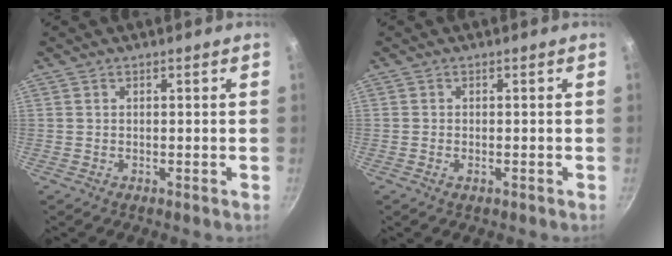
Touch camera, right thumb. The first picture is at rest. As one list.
[{"total": 1.0, "force": [-0.4, 0.5, 0.8], "torque": [-0.016, 0.001, -0.009]}]